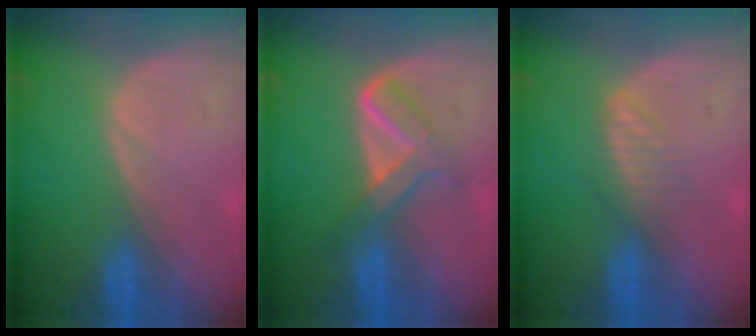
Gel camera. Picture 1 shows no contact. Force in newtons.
{"total": 5.3, "press": 5.2, "slide": 1.1}
{"total": 2.7, "press": 2.7, "slide": 0.2}